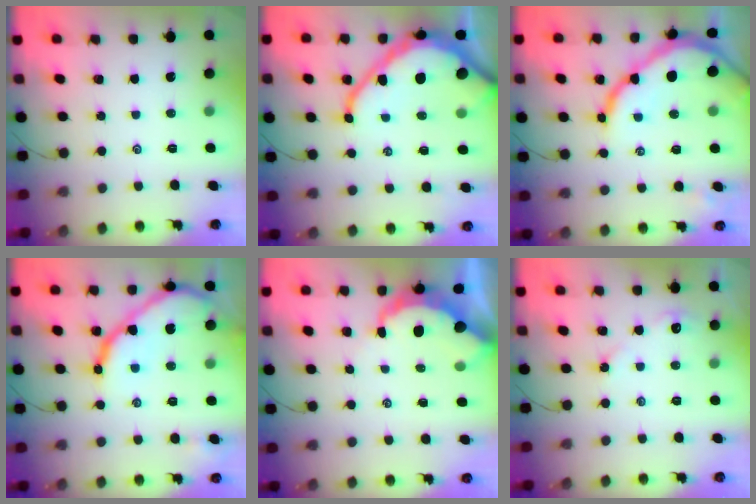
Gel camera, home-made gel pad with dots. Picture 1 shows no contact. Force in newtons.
{"total": 19.5, "press": 19.4, "slide": 1.8}
{"total": 14.2, "press": 14.2, "slide": 1.1}
{"total": 15.6, "press": 15.5, "slide": 1.3}
{"total": 6.5, "press": 6.4, "slide": 0.7}
{"total": 3.9, "press": 3.9, "slide": 0.4}